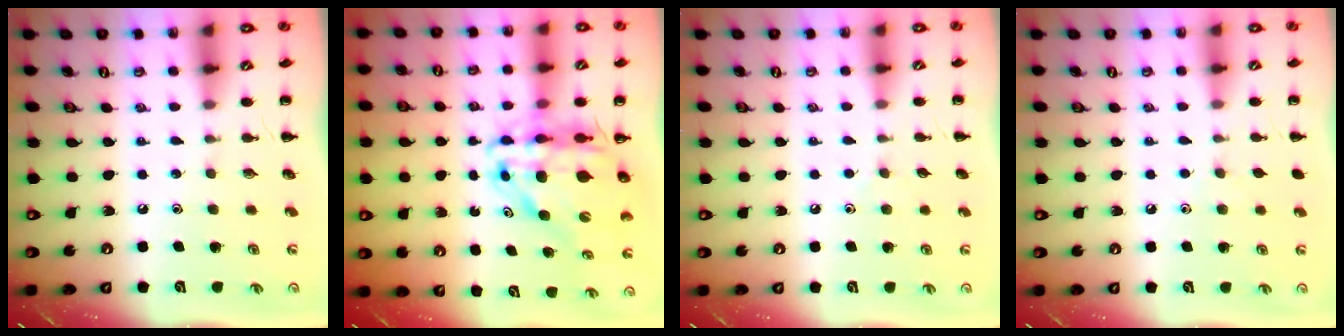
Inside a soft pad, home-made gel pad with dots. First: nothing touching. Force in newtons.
{"total": 15.1, "press": 14.5, "slide": 4.3}
{"total": 3.2, "press": 3.0, "slide": 1.2}
{"total": 3.4, "press": 3.1, "slide": 1.3}